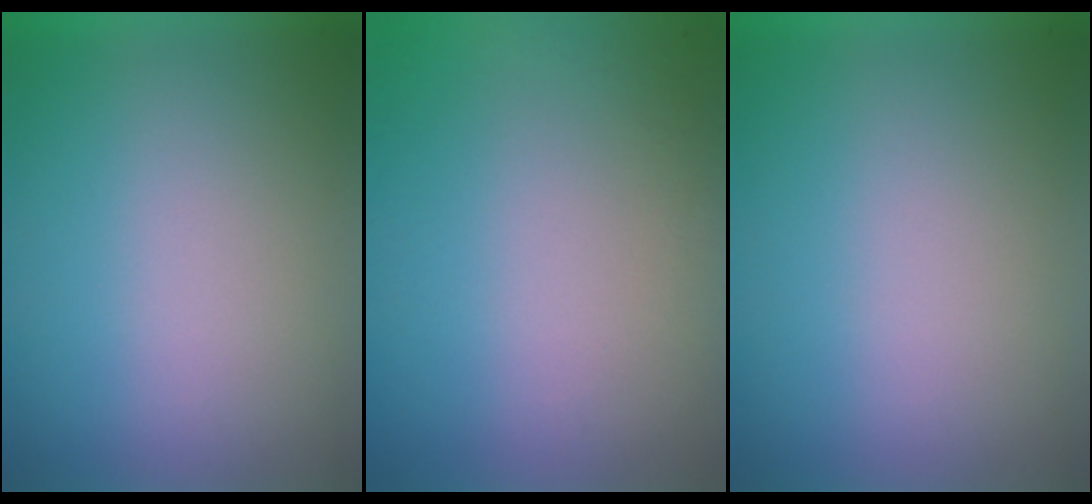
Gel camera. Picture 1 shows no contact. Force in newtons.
{"total": 4.9}
{"total": 0.0}